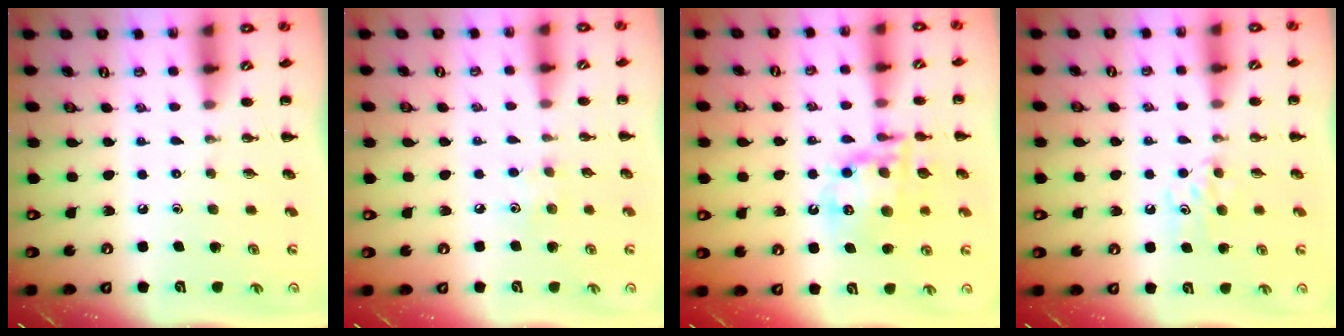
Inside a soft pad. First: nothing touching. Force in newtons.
{"total": 4.0, "press": 3.9, "slide": 1.0}
{"total": 14.3, "press": 13.9, "slide": 3.1}
{"total": 5.1, "press": 4.9, "slide": 1.5}